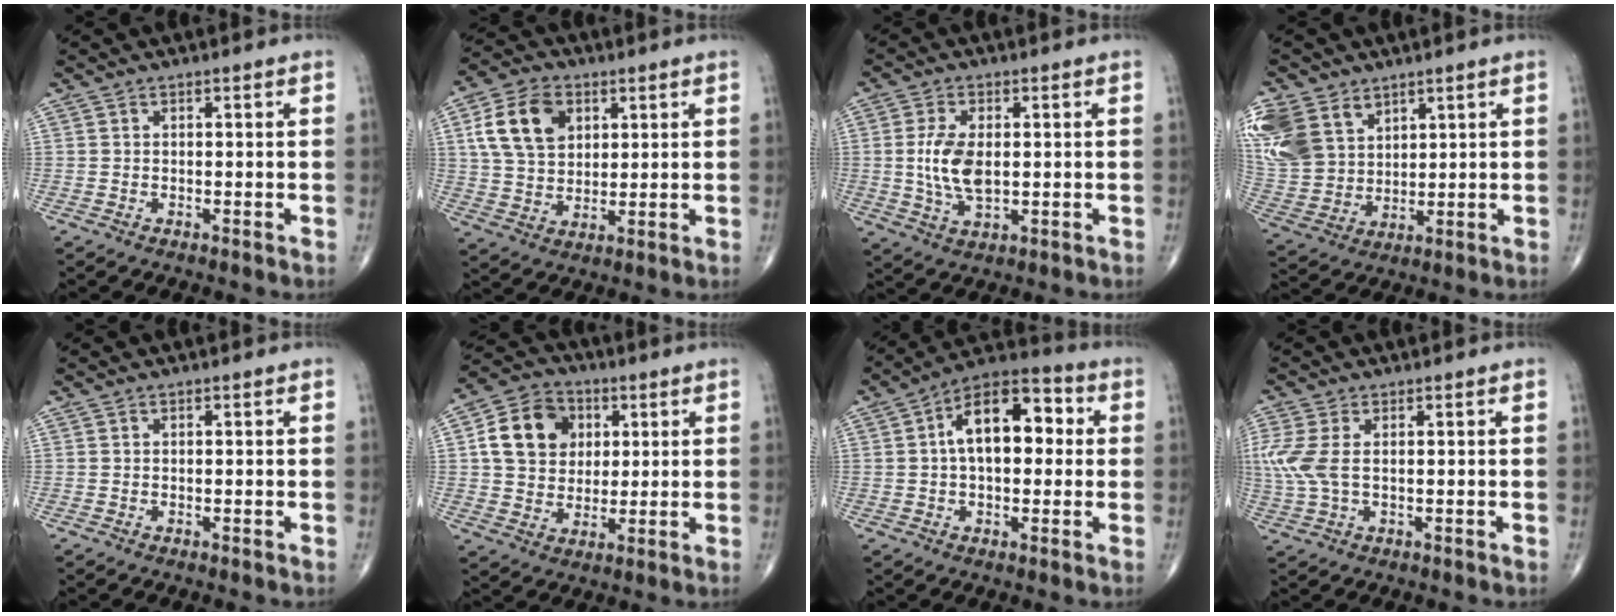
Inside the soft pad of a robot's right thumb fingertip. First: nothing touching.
{"total": 12.2, "force": [4.2, 8.5, 7.7], "torque": [-0.123, -0.002, 0.076]}
{"total": 8.2, "force": [0.3, 4.3, 7.0], "torque": [-0.145, -0.007, 0.010]}
{"total": 17.2, "force": [8.0, 12.5, 8.6], "torque": [-0.204, -0.005, 0.173]}
{"total": 0.0}
{"total": 12.6, "force": [2.9, 10.2, 6.8], "torque": [-0.093, 0.001, 0.047]}
{"total": 14.2, "force": [2.0, 7.9, 11.6], "torque": [-0.161, 0.034, 0.020]}
{"total": 6.8, "force": [0.8, 3.6, 5.7], "torque": [-0.166, 0.007, 0.025]}